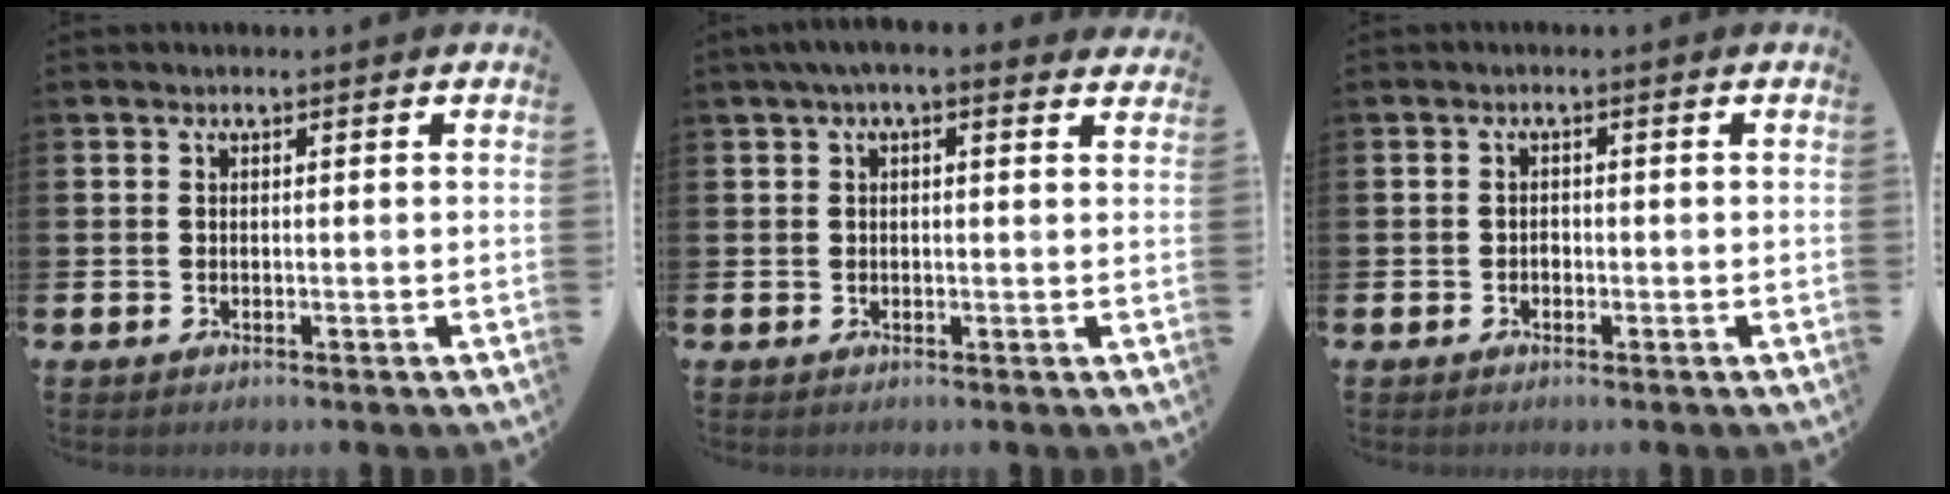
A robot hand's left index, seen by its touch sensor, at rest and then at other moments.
{"total": 2.2, "force": [1.7, 0.4, 1.4], "torque": [-0.020, -0.002, 0.027]}
{"total": 0.9, "force": [-0.5, 0.7, 0.3], "torque": [-0.006, 0.003, -0.010]}